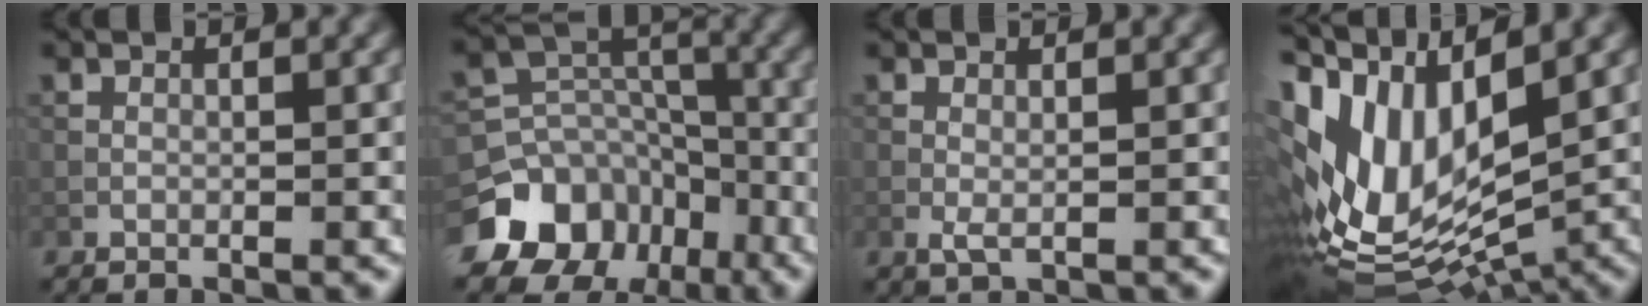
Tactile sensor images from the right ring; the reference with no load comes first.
{"total": 13.9, "force": [-8.8, 10.2, 3.5], "torque": [-0.088, -0.012, -0.139]}
{"total": 0.9, "force": [0.0, 0.3, 0.9], "torque": [-0.022, -0.002, 0.001]}
{"total": 14.0, "force": [2.2, 6.5, 12.1], "torque": [-0.257, -0.004, 0.061]}